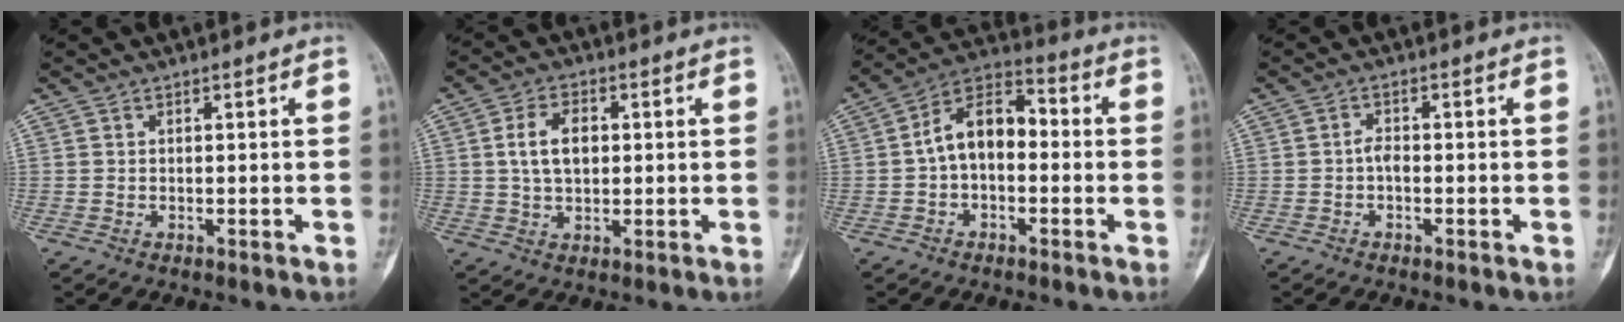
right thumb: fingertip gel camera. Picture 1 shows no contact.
{"total": 7.1, "force": [1.0, 4.5, 5.4], "torque": [-0.085, 0.006, 0.018]}
{"total": 11.1, "force": [-0.6, 7.0, 8.6], "torque": [-0.129, 0.042, -0.026]}
{"total": 1.9, "force": [-0.5, 1.1, 1.5], "torque": [-0.023, 0.006, -0.015]}